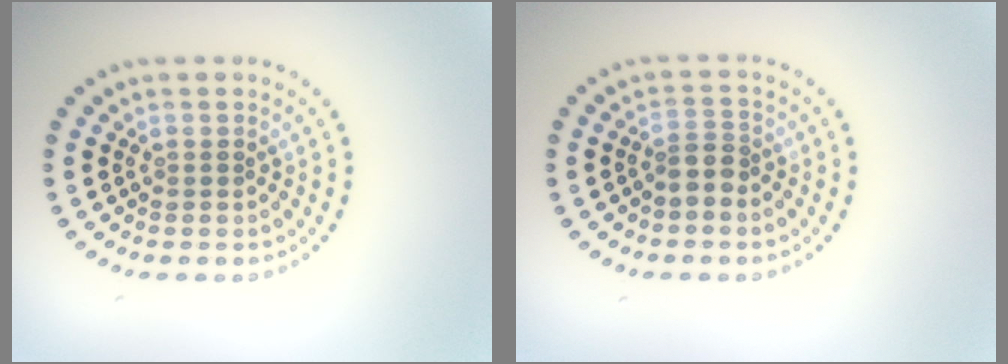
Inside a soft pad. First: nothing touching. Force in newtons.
{"total": 2.1, "press": 1.6, "slide": 1.3}